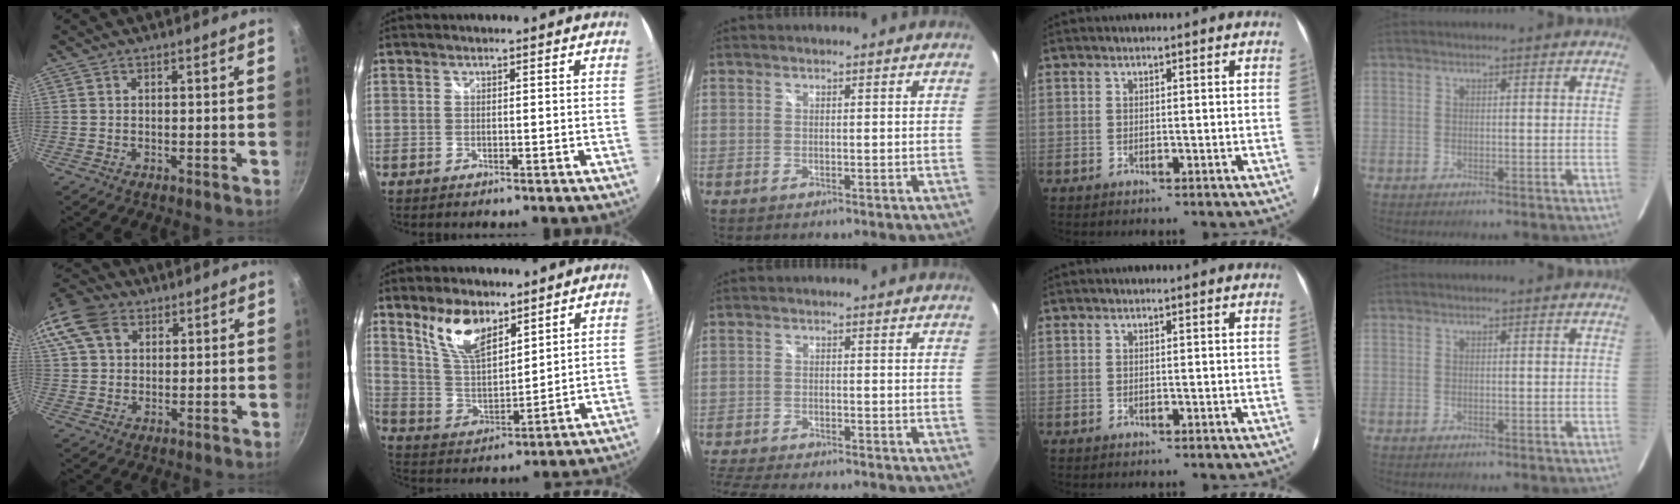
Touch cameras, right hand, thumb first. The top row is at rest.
{"thumb": {"total": 16.6, "force": [7.2, 12.1, 8.7], "torque": [-0.198, 0.030, 0.127]}, "index": {"total": 11.2, "force": [7.5, 4.9, 6.7], "torque": [-0.127, 0.006, 0.150]}, "middle": {"total": 11.1, "force": [-9.8, 2.1, 4.7], "torque": [-0.119, -0.024, -0.164]}}